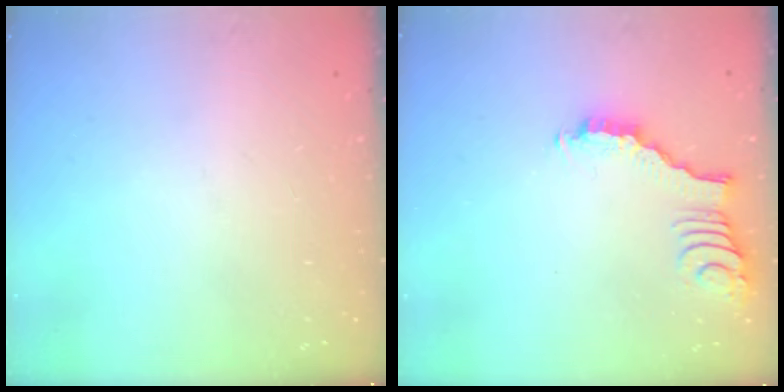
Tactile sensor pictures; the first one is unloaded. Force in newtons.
{"total": 2.5, "press": 2.5, "slide": 0.4}